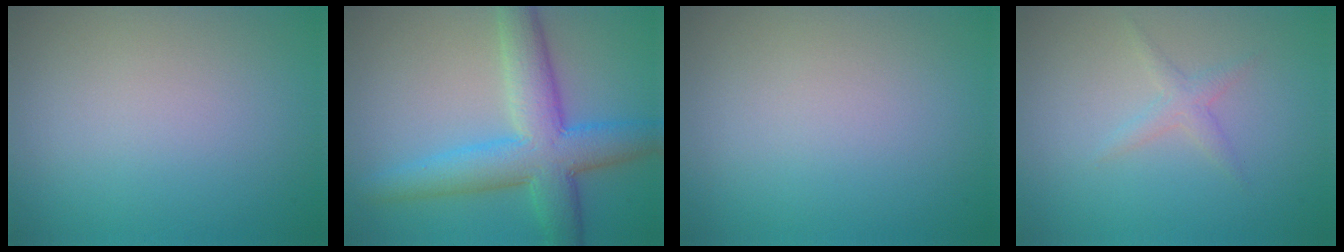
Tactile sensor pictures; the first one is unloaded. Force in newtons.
{"total": 7.7, "press": 7.7, "slide": 0.1}
{"total": 0.0}
{"total": 1.3, "press": 1.3, "slide": 0.1}